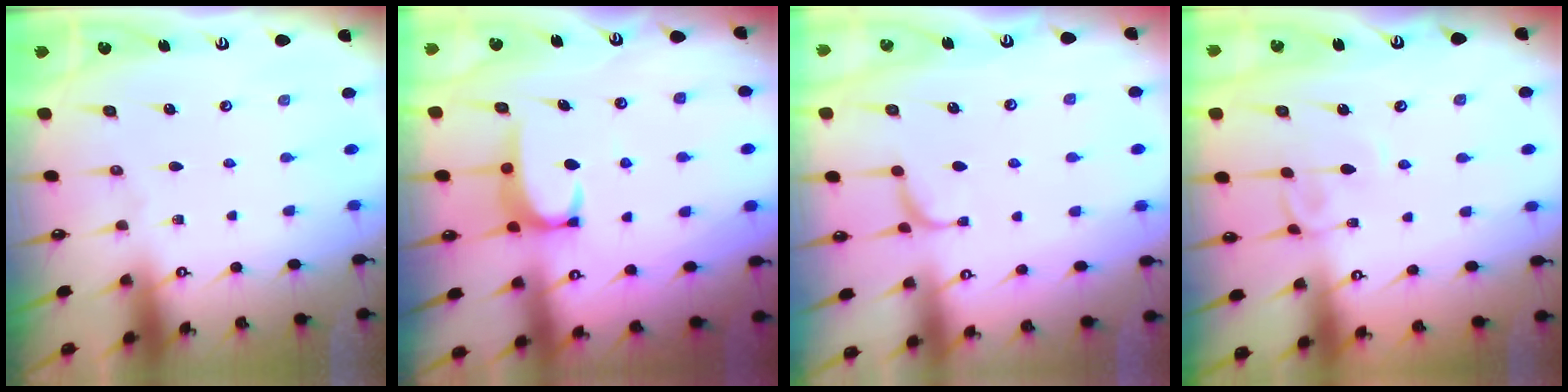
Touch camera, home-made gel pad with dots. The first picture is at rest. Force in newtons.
{"total": 2.7, "press": 2.7, "slide": 0.3}
{"total": 2.4, "press": 2.4, "slide": 0.4}
{"total": 3.5, "press": 3.5, "slide": 0.1}